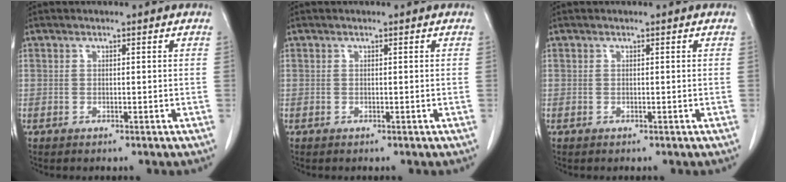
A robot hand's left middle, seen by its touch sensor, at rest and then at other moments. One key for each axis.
{"total": 0.0}
{"total": 0.0}